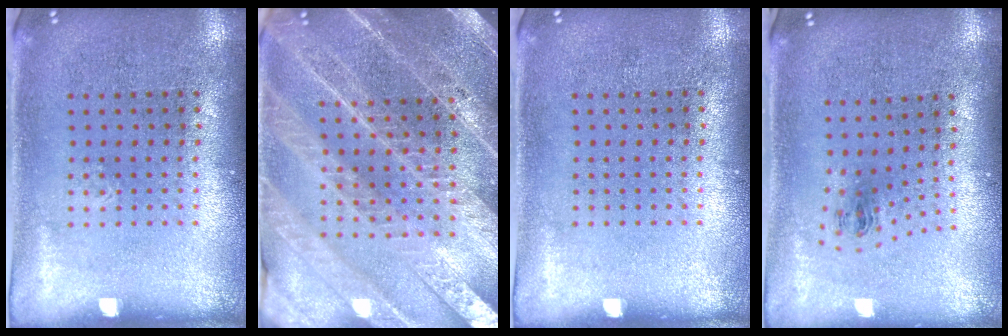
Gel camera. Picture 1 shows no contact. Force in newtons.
{"total": 4.2, "press": 3.8, "slide": 1.8}
{"total": 0.0}
{"total": 1.0, "press": 0.4, "slide": 0.9}